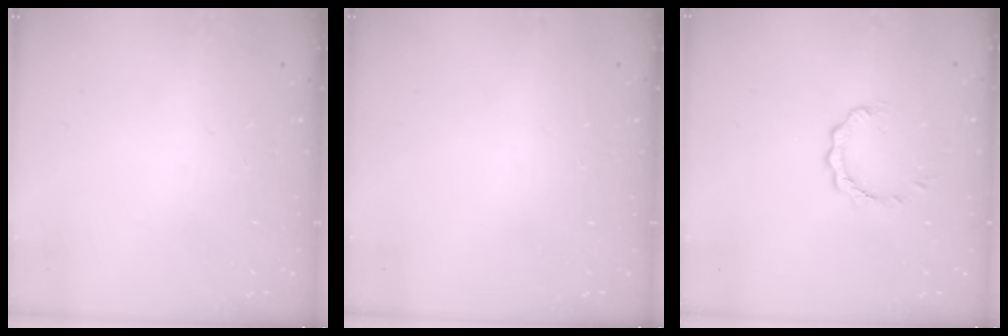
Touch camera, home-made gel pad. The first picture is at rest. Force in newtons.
{"total": 0.0}
{"total": 2.5, "press": 2.5, "slide": 0.3}